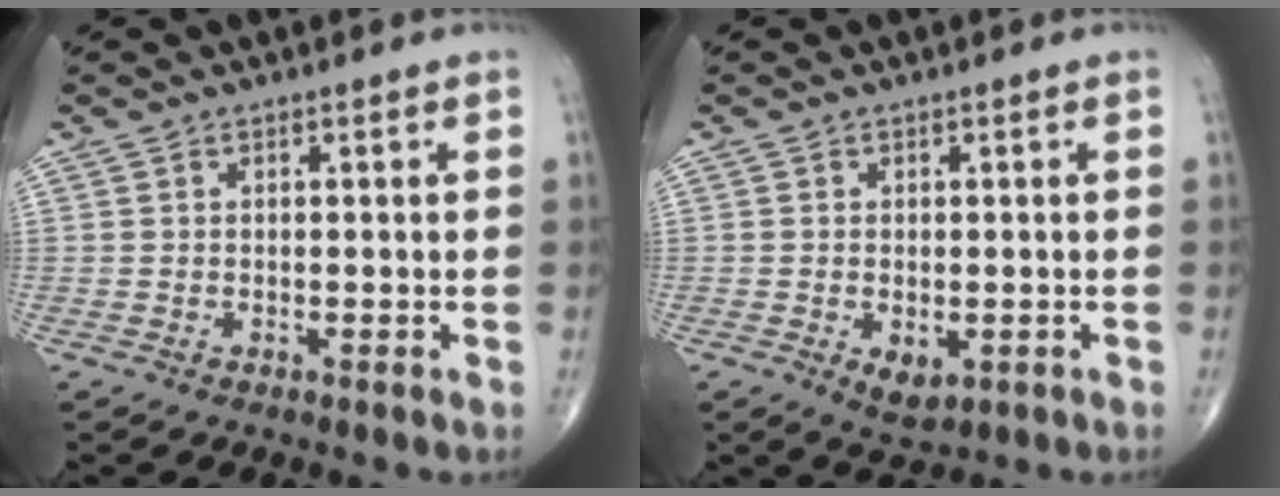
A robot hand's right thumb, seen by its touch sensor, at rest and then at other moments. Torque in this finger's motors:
{"motor_torque": [-0.28, 0.22, -0.08, -0.11, 0.01]}